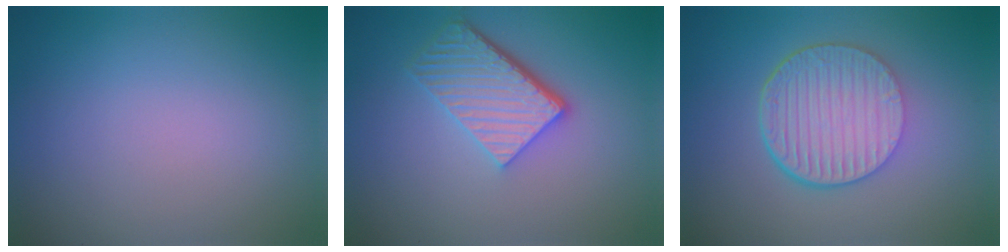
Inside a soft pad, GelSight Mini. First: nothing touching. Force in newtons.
{"total": 5.6, "press": 3.9, "slide": 3.9}
{"total": 6.7, "press": 4.5, "slide": 5.0}